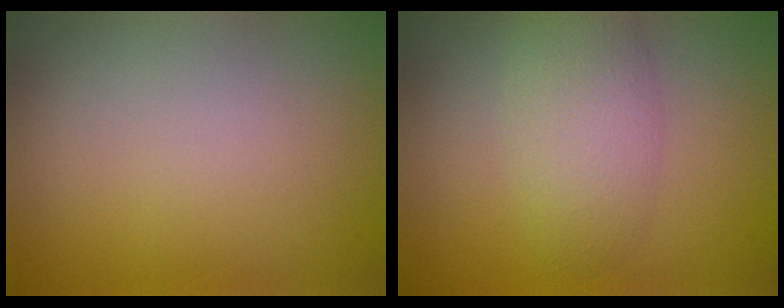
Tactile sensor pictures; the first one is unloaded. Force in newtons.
{"total": 3.7, "press": 3.7, "slide": 0.0}